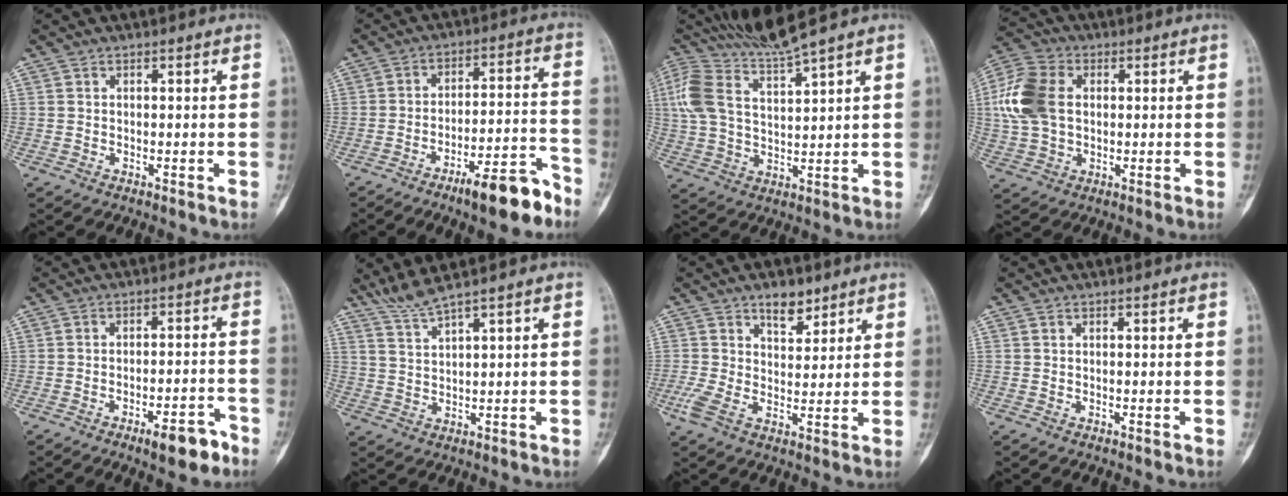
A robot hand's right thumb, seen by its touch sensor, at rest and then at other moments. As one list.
[{"total": 12.4, "force": [-8.6, 3.0, 8.5], "torque": [-0.116, 0.074, -0.137]}, {"total": 8.9, "force": [7.2, -0.2, 5.3], "torque": [-0.117, -0.035, 0.152]}, {"total": 12.2, "force": [1.5, 8.5, 8.6], "torque": [-0.183, 0.015, 0.027]}, {"total": 7.4, "force": [-4.7, 2.2, 5.3], "torque": [-0.068, 0.030, -0.065]}, {"total": 4.0, "force": [3.5, -0.9, 1.7], "torque": [-0.047, -0.020, 0.085]}, {"total": 6.4, "force": [3.2, 3.4, 4.4], "torque": [-0.060, -0.014, 0.055]}, {"total": 0.0}]